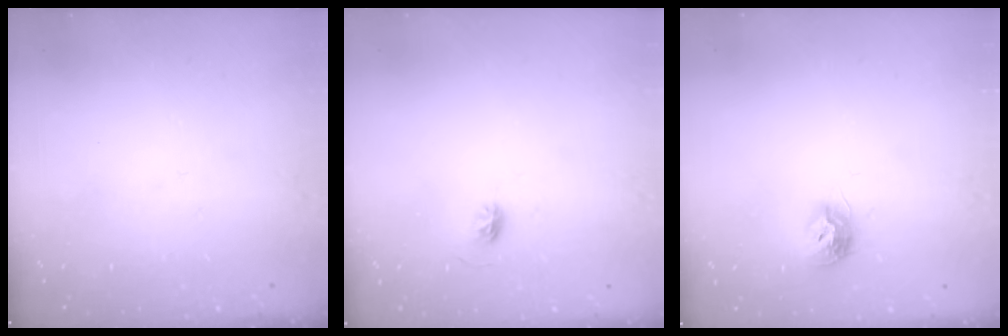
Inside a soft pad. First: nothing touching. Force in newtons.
{"total": 4.5, "press": 4.3, "slide": 1.4}
{"total": 8.6, "press": 8.5, "slide": 0.1}